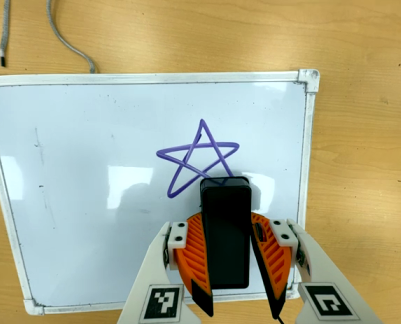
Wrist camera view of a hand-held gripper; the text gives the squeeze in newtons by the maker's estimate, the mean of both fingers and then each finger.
{"total": 7.9, "left": 7.2, "right": 8.6}